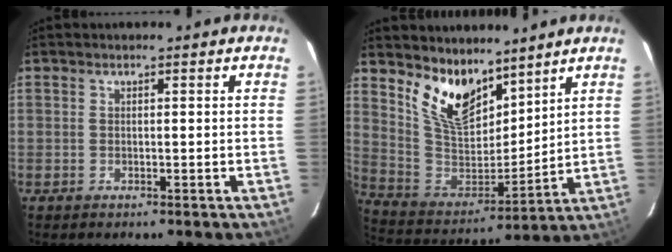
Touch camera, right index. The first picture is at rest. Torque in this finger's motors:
{"motor_torque": [-0.05, 0.56, 0.20, 0.06]}